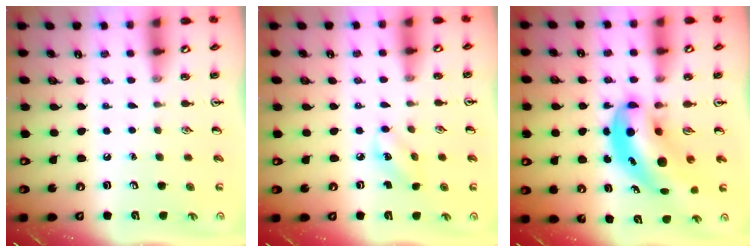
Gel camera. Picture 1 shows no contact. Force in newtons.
{"total": 3.5, "press": 3.3, "slide": 1.2}
{"total": 8.1, "press": 7.8, "slide": 2.0}